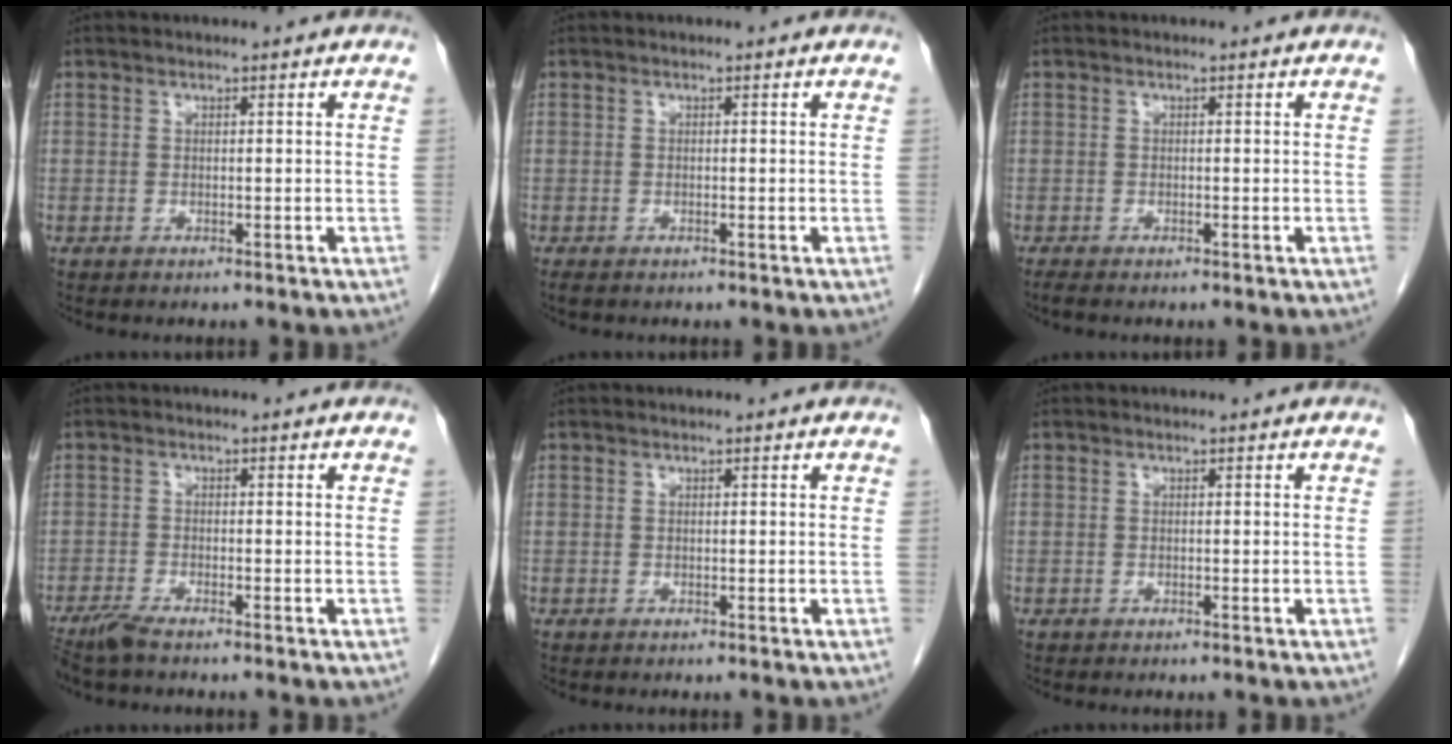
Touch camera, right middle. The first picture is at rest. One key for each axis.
{"total": 0.7, "fx": -0.5, "fy": 0.2, "fz": 0.5, "tx": -0.013, "ty": -0.003, "tz": -0.008}
{"total": 0.6, "fx": -0.5, "fy": -0.1, "fz": 0.4, "tx": -0.013, "ty": -0.002, "tz": -0.009}
{"total": 3.3, "fx": -2.7, "fy": 0.3, "fz": 1.8, "tx": -0.042, "ty": -0.009, "tz": -0.054}
{"total": 0.0}
{"total": 0.0}